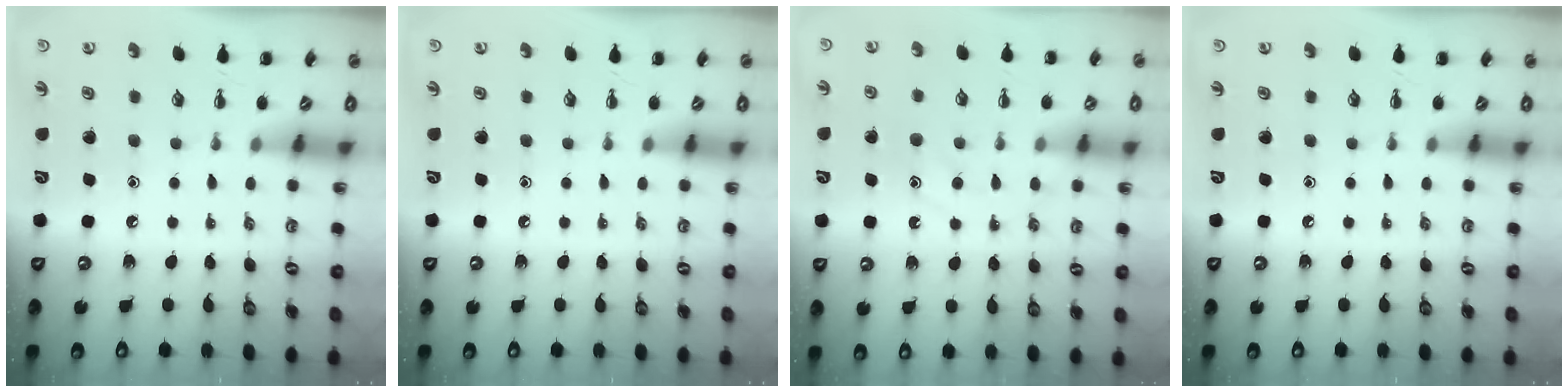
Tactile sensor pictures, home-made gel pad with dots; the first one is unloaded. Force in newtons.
{"total": 0.0}
{"total": 11.1, "press": 11.1, "slide": 0.8}
{"total": 0.0}